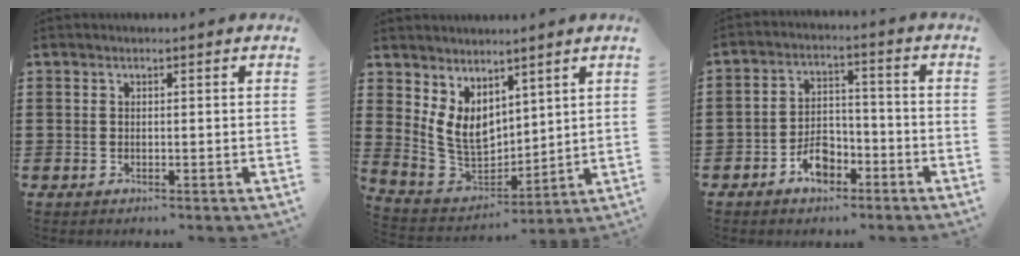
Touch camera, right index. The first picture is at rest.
{"total": 6.9, "force": [3.2, 4.8, 3.7], "torque": [-0.113, -0.019, 0.059]}
{"total": 5.7, "force": [-3.7, 3.2, 2.9], "torque": [-0.046, 0.007, -0.069]}